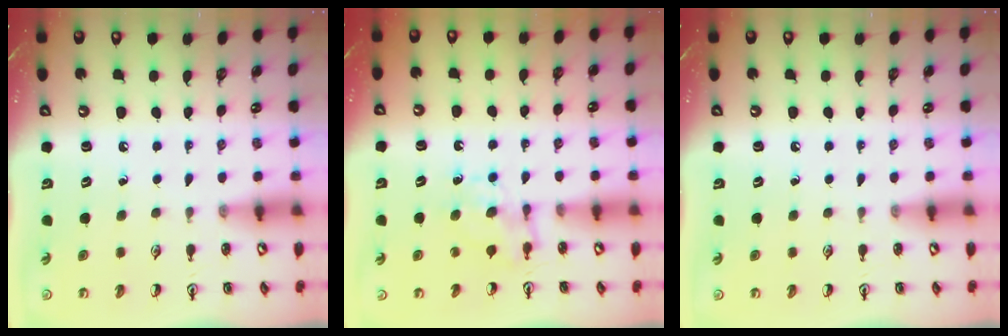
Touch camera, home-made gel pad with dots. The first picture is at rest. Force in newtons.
{"total": 6.5, "press": 6.5, "slide": 0.3}
{"total": 0.0}